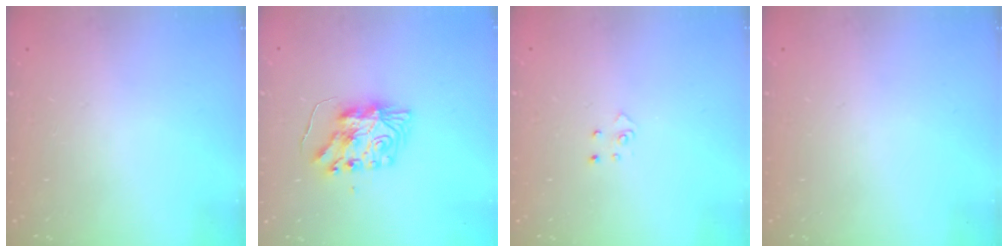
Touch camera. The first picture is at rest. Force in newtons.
{"total": 9.3, "press": 9.3, "slide": 0.7}
{"total": 2.6, "press": 2.6, "slide": 0.3}
{"total": 0.0}